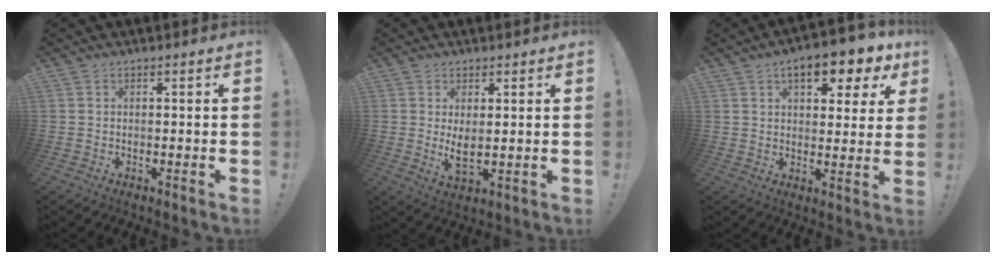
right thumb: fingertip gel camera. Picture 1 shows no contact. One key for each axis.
{"total": 5.0, "fx": 1.5, "fy": 2.0, "fz": 4.4, "tx": -0.057, "ty": -0.019, "tz": 0.030}
{"total": 10.2, "fx": 5.2, "fy": 4.3, "fz": 7.6, "tx": -0.097, "ty": -0.025, "tz": 0.085}